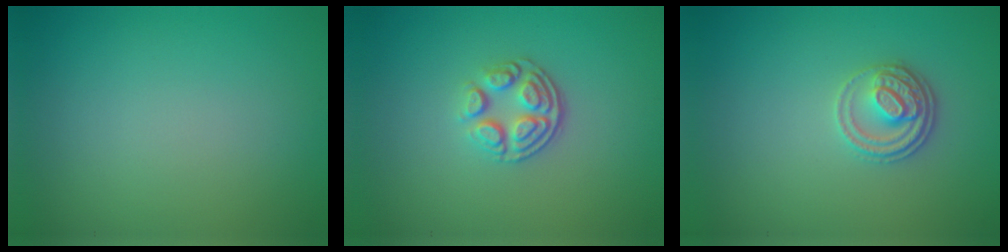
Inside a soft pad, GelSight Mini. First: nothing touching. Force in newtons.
{"total": 3.4, "press": 2.6, "slide": 2.3}
{"total": 2.7, "press": 2.5, "slide": 1.0}